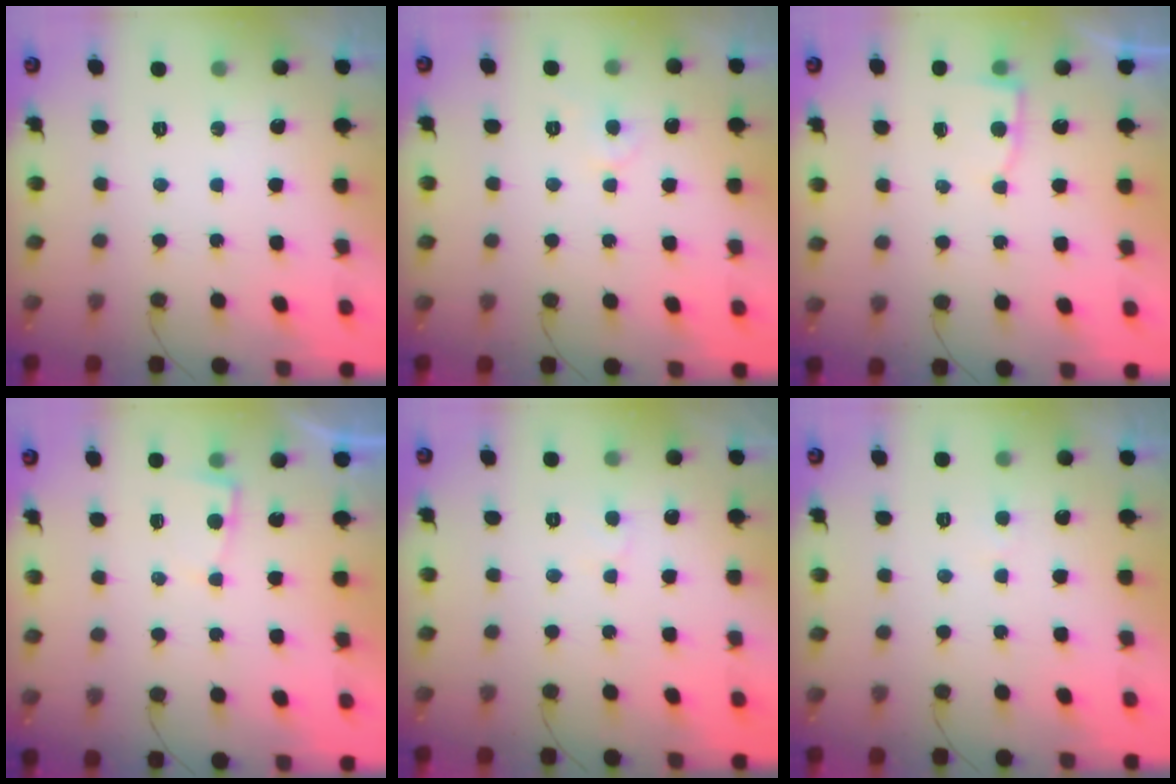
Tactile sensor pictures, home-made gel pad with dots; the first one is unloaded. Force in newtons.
{"total": 3.6, "press": 3.5, "slide": 0.3}
{"total": 3.6, "press": 3.6, "slide": 0.3}
{"total": 2.4, "press": 2.4, "slide": 0.4}
{"total": 4.3, "press": 4.3, "slide": 0.4}
{"total": 1.7, "press": 1.7, "slide": 0.2}